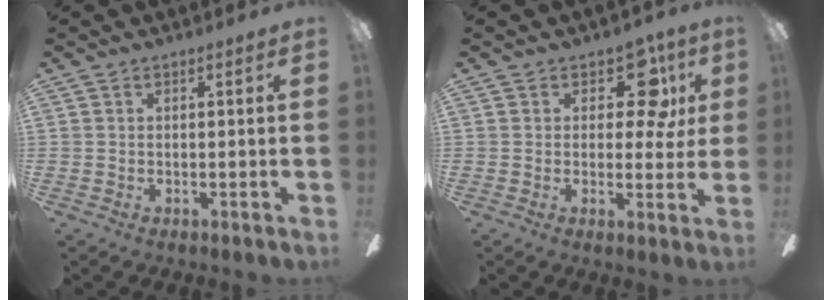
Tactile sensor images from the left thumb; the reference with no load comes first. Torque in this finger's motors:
{"motor_torque": [-0.16, -0.17, -0.30, 0.32, -0.05]}